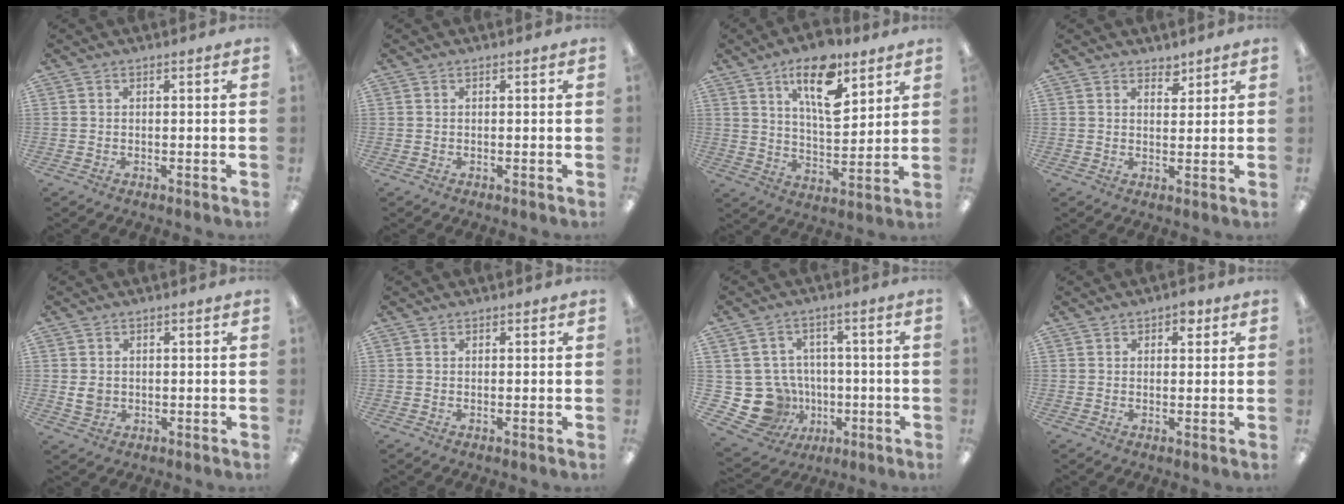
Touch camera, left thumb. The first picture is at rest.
{"total": 0.0}
{"total": 15.1, "force": [9.1, 6.5, 10.2], "torque": [-0.157, -0.039, 0.152]}
{"total": 3.2, "force": [2.6, 1.7, 0.7], "torque": [0.005, -0.016, 0.044]}
{"total": 3.2, "force": [0.3, 2.9, 1.4], "torque": [-0.010, -0.001, 0.003]}
{"total": 0.6, "force": [0.4, 0.4, 0.0], "torque": [0.001, 0.001, 0.008]}
{"total": 13.4, "force": [-3.0, 12.4, 4.1], "torque": [-0.104, 0.016, -0.032]}
{"total": 2.7, "force": [1.5, 1.9, 1.3], "torque": [-0.011, -0.001, 0.023]}